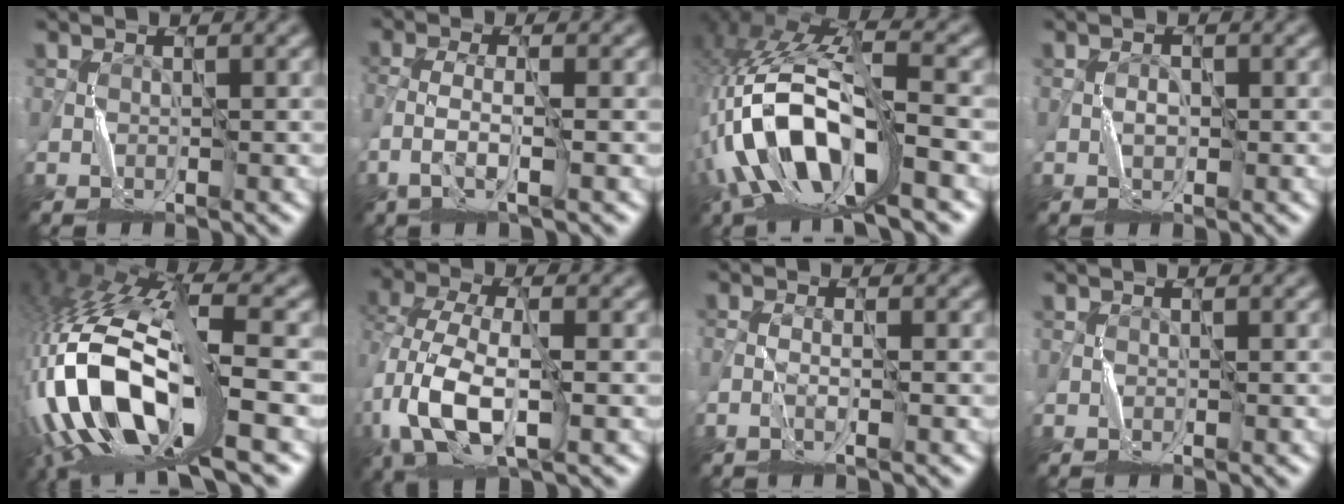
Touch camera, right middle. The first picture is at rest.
{"total": 2.8, "force": [-1.5, 0.8, 2.2], "torque": [-0.051, -0.001, -0.035]}
{"total": 13.9, "force": [-4.4, 6.1, 11.7], "torque": [-0.245, -0.004, -0.075]}
{"total": 0.8, "force": [-0.1, 0.6, 0.5], "torque": [-0.005, 0.003, -0.004]}
{"total": 14.1, "force": [-3.5, 5.8, 12.4], "torque": [-0.258, 0.006, -0.055]}
{"total": 7.9, "force": [-1.6, 4.4, 6.4], "torque": [-0.146, 0.005, -0.043]}
{"total": 0.9, "force": [-0.5, 0.1, 0.7], "torque": [-0.016, 0.000, -0.016]}
{"total": 0.0}